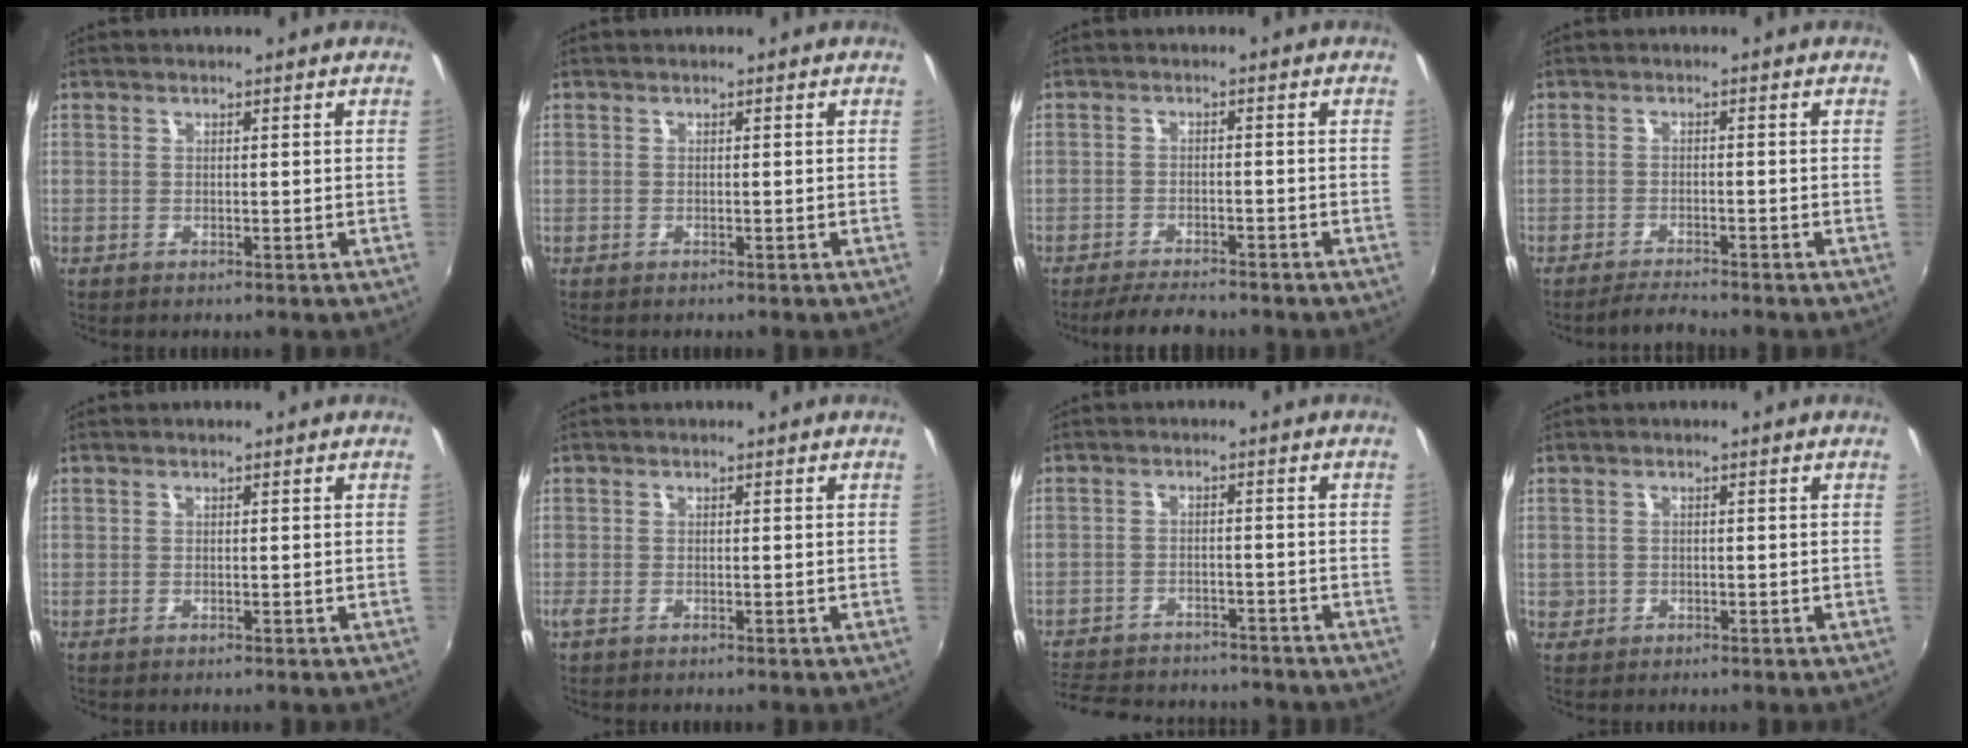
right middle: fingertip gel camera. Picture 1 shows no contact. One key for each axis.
{"total": 0.5, "fx": 0.3, "fy": -0.3, "fz": -0.3, "tx": 0.009, "ty": 0.001, "tz": 0.005}
{"total": 6.6, "fx": -5.9, "fy": 1.3, "fz": 2.7, "tx": -0.072, "ty": -0.013, "tz": -0.095}
{"total": 3.0, "fx": -2.9, "fy": -0.2, "fz": 0.7, "tx": -0.029, "ty": -0.007, "tz": -0.056}
{"total": 0.0}
{"total": 1.1, "fx": -0.5, "fy": 0.4, "fz": 0.9, "tx": -0.019, "ty": -0.004, "tz": -0.010}
{"total": 15.9, "fx": -13.7, "fy": 5.7, "fz": 5.6, "tx": -0.137, "ty": 0.007, "tz": -0.193}
{"total": 1.9, "fx": -0.4, "fy": 1.9, "fz": 0.4, "tx": -0.010, "ty": -0.004, "tz": -0.004}